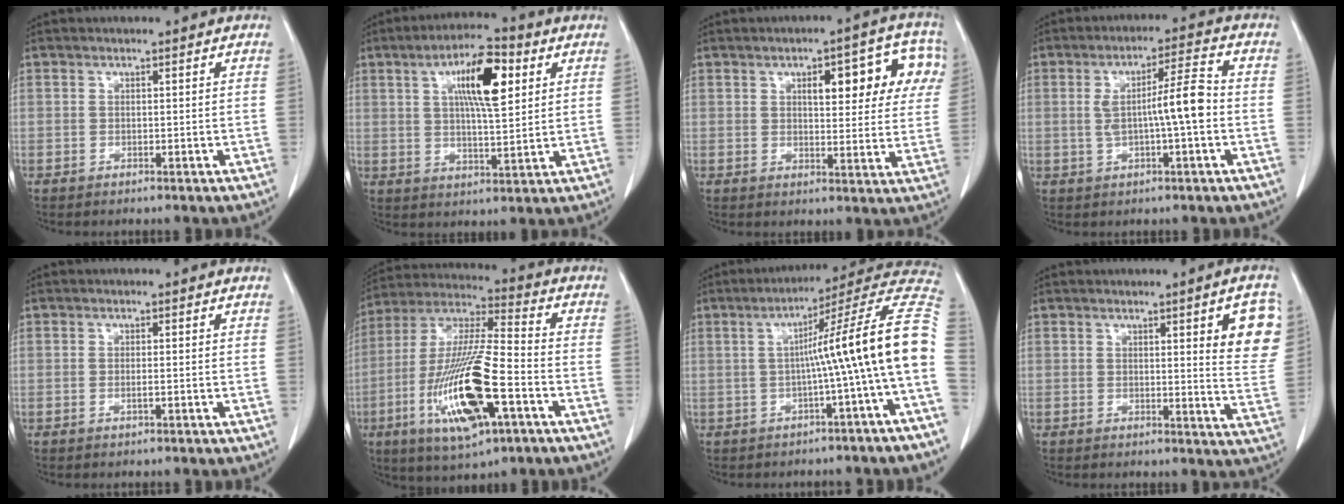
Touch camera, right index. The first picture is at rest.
{"total": 11.1, "force": [3.9, 2.6, 10.1], "torque": [-0.175, 0.013, 0.064]}
{"total": 12.3, "force": [4.4, 4.3, 10.6], "torque": [-0.120, 0.029, 0.052]}
{"total": 7.9, "force": [-0.4, 0.4, 7.9], "torque": [-0.134, 0.013, -0.007]}
{"total": 0.8, "force": [-0.2, 0.0, 0.8], "torque": [-0.018, -0.001, -0.003]}
{"total": 19.2, "force": [-6.7, 3.6, 17.6], "torque": [-0.370, -0.023, -0.116]}
{"total": 15.3, "force": [-1.5, -1.9, 15.1], "torque": [-0.188, 0.039, -0.033]}
{"total": 8.2, "force": [2.8, 1.2, 7.6], "torque": [-0.078, -0.013, 0.028]}